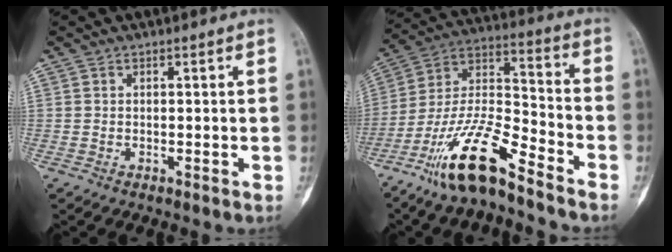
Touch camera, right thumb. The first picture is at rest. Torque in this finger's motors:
{"motor_torque": [-0.08, 0.38, 1.53, -1.22, 0.17]}